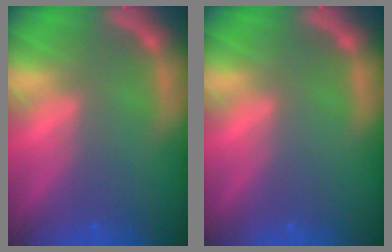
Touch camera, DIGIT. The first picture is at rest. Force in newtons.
{"total": 0.0}